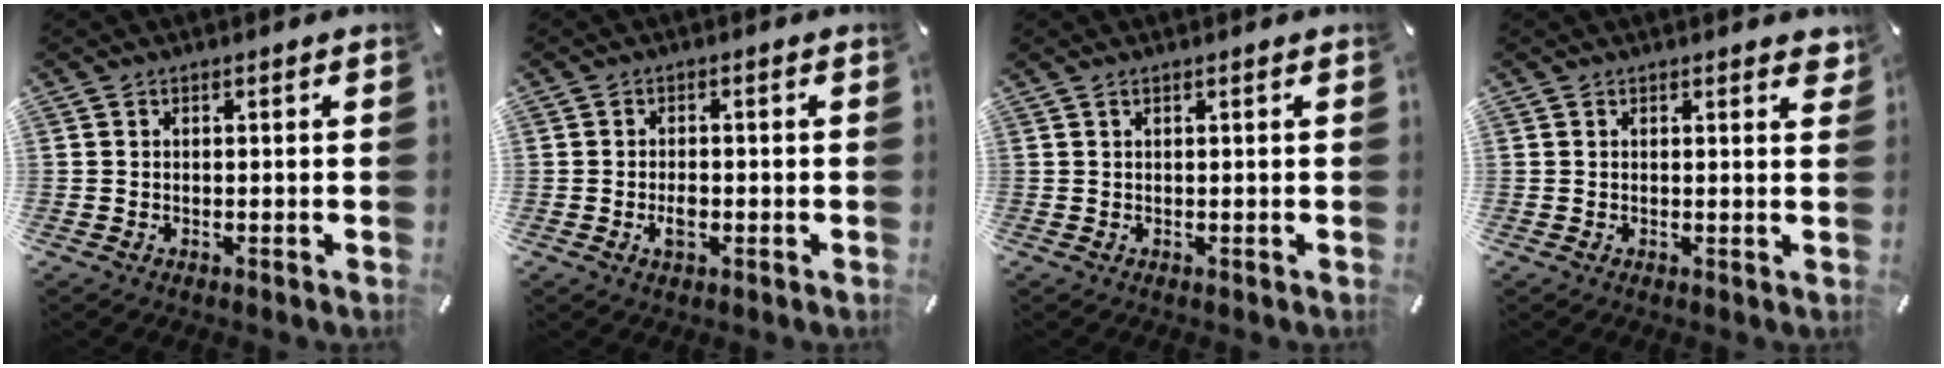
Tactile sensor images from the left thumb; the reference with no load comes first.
{"total": 2.7, "force": [-0.8, 1.6, 2.0], "torque": [-0.044, 0.001, -0.016]}
{"total": 0.7, "force": [0.3, -0.1, 0.7], "torque": [-0.012, -0.001, 0.004]}
{"total": 1.4, "force": [1.0, 0.5, 0.9], "torque": [-0.004, -0.003, 0.013]}